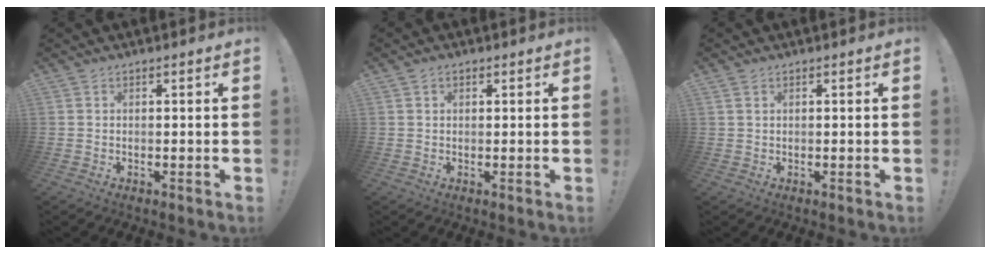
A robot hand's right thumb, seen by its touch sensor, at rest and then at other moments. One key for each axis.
{"total": 1.2, "fx": 0.7, "fy": 0.9, "fz": 0.5, "tx": -0.005, "ty": 0.000, "tz": 0.011}
{"total": 1.2, "fx": 0.8, "fy": 0.7, "fz": 0.6, "tx": -0.011, "ty": 0.002, "tz": 0.016}